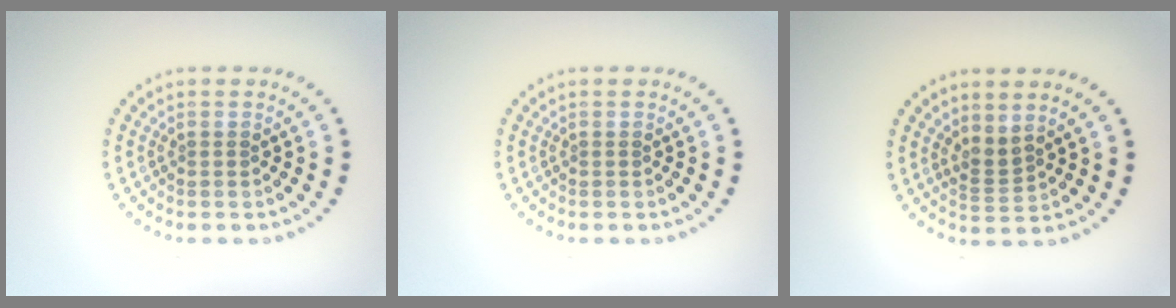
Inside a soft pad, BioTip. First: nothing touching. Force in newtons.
{"total": 0.0}
{"total": 1.8, "press": 1.3, "slide": 1.3}